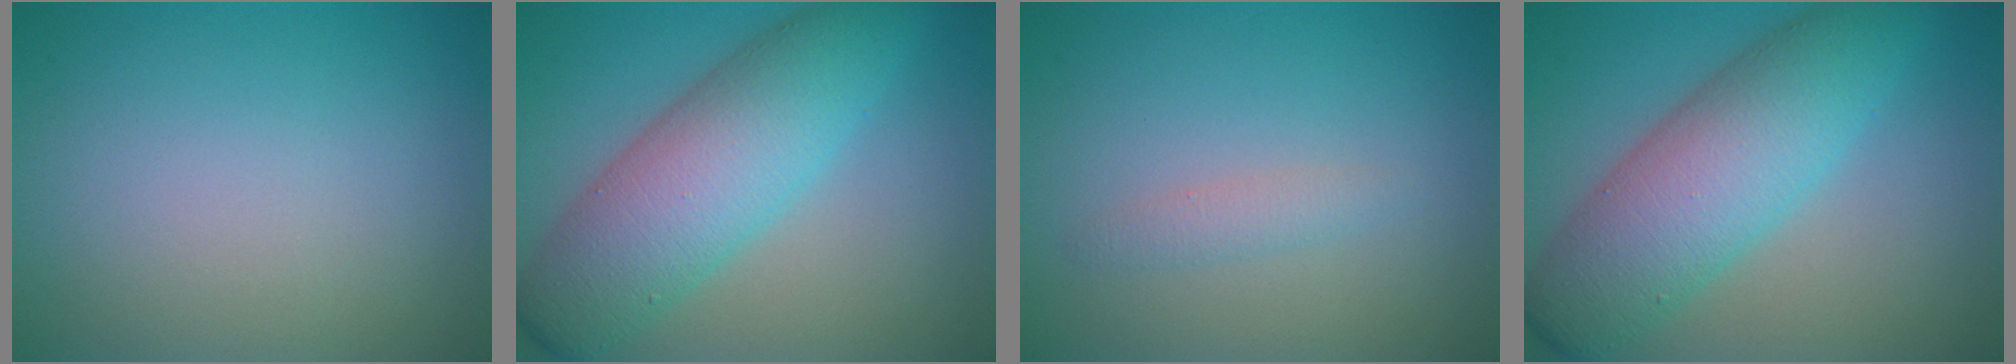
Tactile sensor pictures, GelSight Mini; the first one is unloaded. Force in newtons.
{"total": 8.5, "press": 8.5, "slide": 0.1}
{"total": 1.2, "press": 1.2, "slide": 0.0}
{"total": 8.5, "press": 8.5, "slide": 0.1}